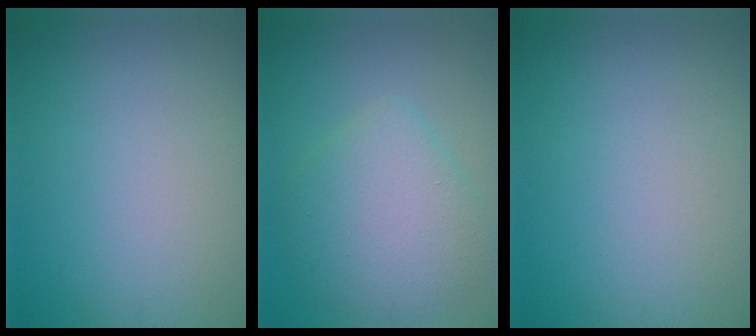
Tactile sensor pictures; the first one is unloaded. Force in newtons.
{"total": 5.4, "press": 5.4, "slide": 0.3}
{"total": 0.0}